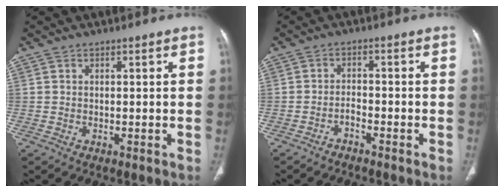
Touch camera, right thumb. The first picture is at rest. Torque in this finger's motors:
{"motor_torque": [-0.43, -0.26, -0.18, 0.22, -0.02]}